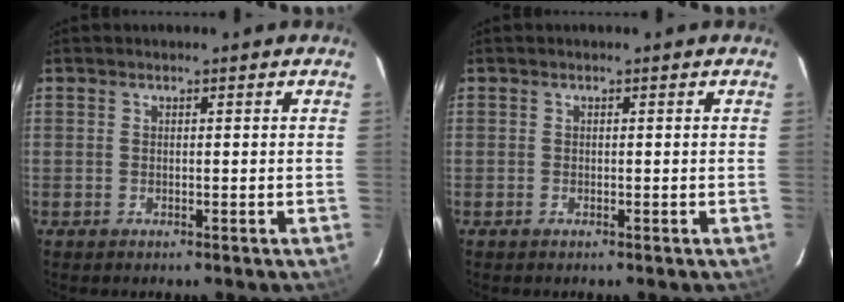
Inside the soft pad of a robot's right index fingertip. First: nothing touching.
{"total": 0.0}